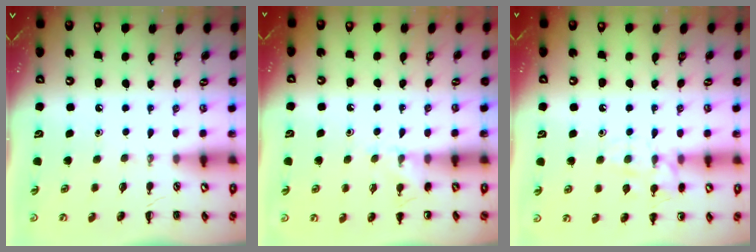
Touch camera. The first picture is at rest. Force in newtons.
{"total": 6.9, "press": 6.6, "slide": 2.1}
{"total": 10.7, "press": 10.6, "slide": 0.9}